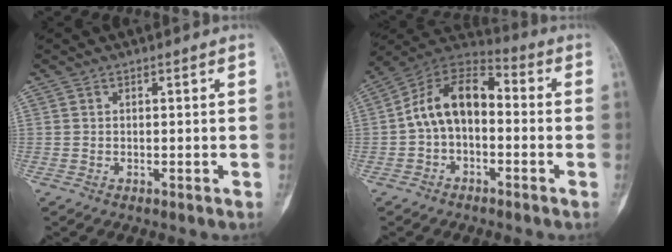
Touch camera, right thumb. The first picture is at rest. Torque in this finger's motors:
{"motor_torque": [0.67, 0.83, 1.51, -0.35, 0.29]}